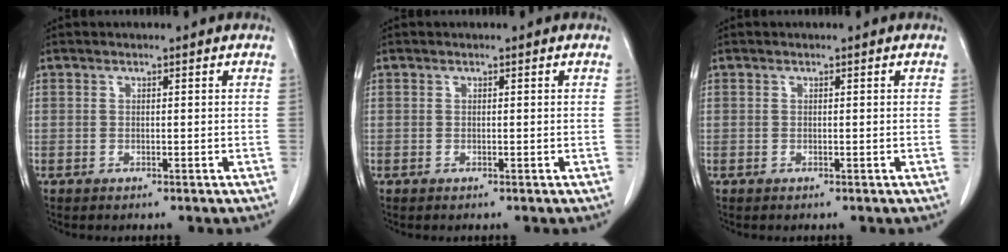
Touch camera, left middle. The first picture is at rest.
{"total": 0.0}
{"total": 0.0}